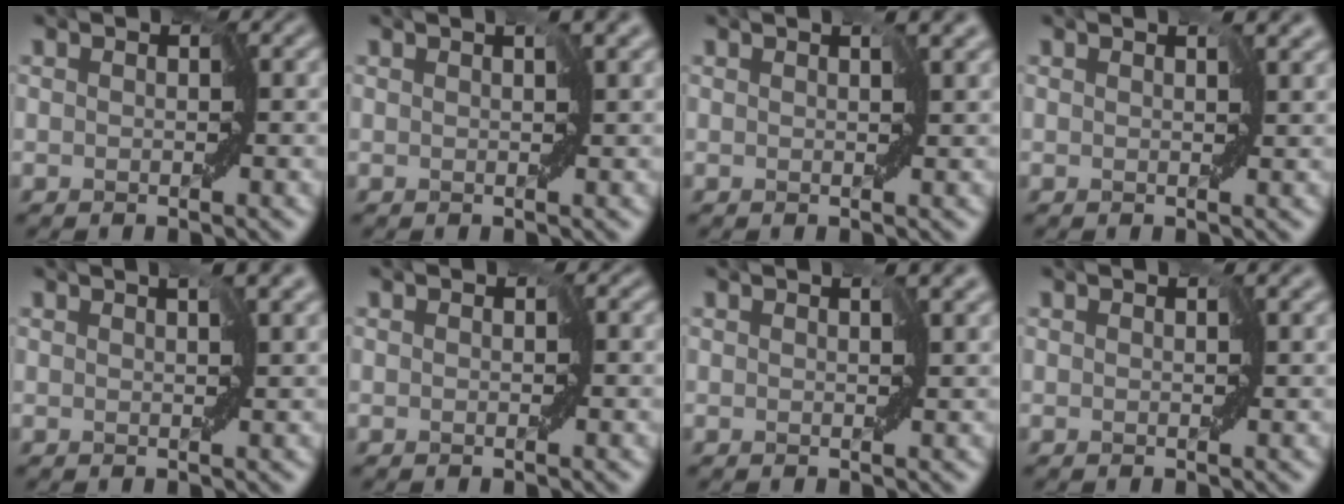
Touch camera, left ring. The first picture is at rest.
{"total": 1.5, "force": [0.8, 0.2, 1.3], "torque": [-0.023, 0.007, 0.016]}
{"total": 2.1, "force": [1.0, 0.7, 1.7], "torque": [-0.024, 0.004, 0.018]}
{"total": 2.1, "force": [1.1, 0.9, 1.5], "torque": [-0.019, 0.004, 0.015]}
{"total": 2.5, "force": [1.3, 0.5, 2.1], "torque": [-0.034, 0.006, 0.023]}
{"total": 0.0}
{"total": 2.2, "force": [1.0, 0.8, 1.7], "torque": [-0.024, 0.004, 0.017]}
{"total": 1.0, "force": [0.6, 0.3, 0.7], "torque": [-0.008, 0.004, 0.008]}